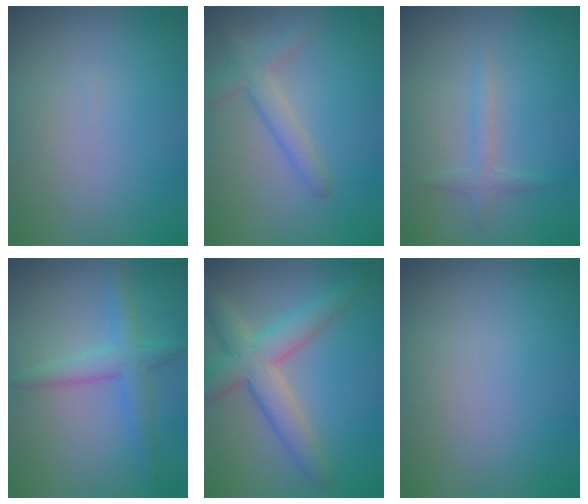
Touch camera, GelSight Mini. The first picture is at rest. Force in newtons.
{"total": 2.6, "press": 2.5, "slide": 0.1}
{"total": 1.5, "press": 1.5, "slide": 0.1}
{"total": 3.1, "press": 3.1, "slide": 0.2}
{"total": 5.4, "press": 5.4, "slide": 0.4}
{"total": 0.0}